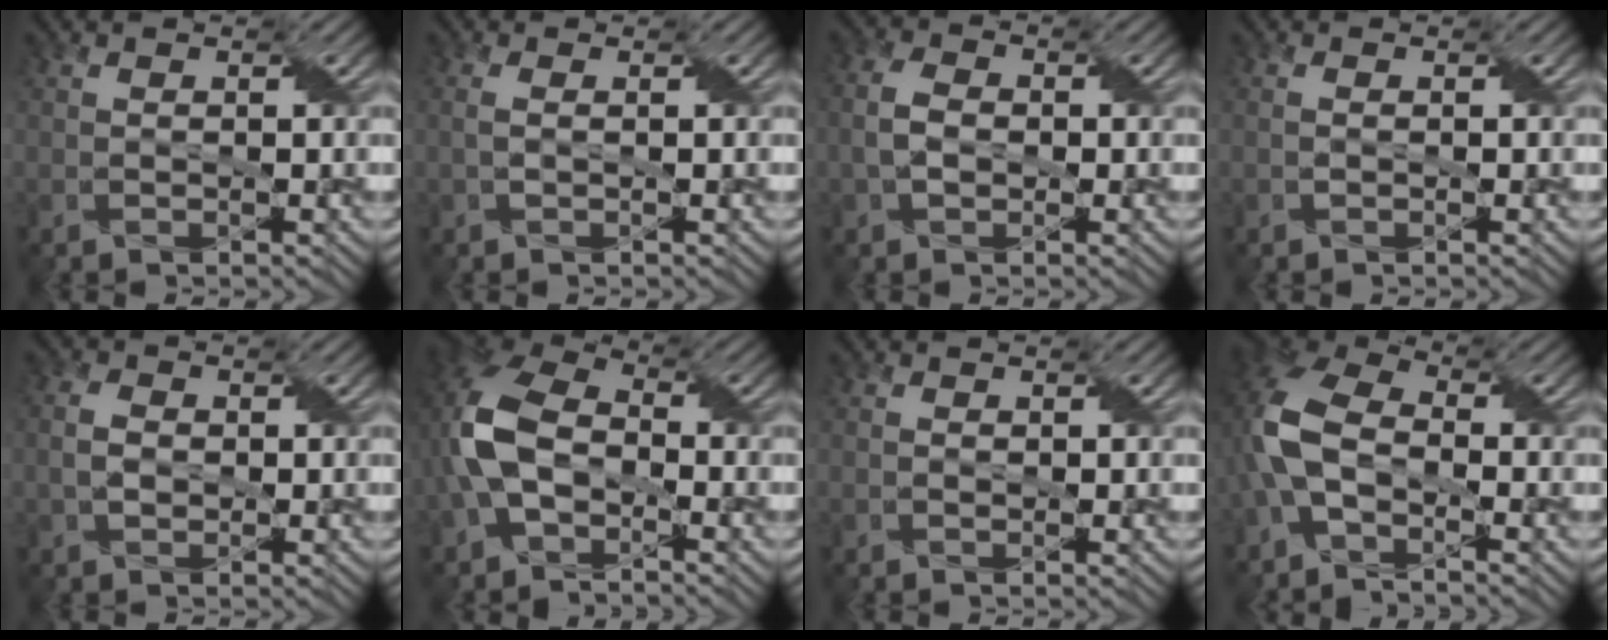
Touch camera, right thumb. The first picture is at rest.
{"total": 1.1, "force": [0.1, 0.4, 1.1], "torque": [-0.026, 0.004, 0.003]}
{"total": 3.5, "force": [-0.4, 2.5, 2.5], "torque": [-0.064, 0.004, -0.011]}
{"total": 0.8, "force": [-0.1, 0.5, 0.6], "torque": [-0.012, 0.001, 0.002]}
{"total": 2.9, "force": [-0.1, 2.2, 2.0], "torque": [-0.051, 0.003, -0.004]}
{"total": 10.1, "force": [-2.0, 6.3, 7.6], "torque": [-0.194, 0.005, -0.052]}
{"total": 0.9, "force": [0.0, 0.7, 0.6], "torque": [-0.010, -0.001, 0.002]}
{"total": 8.5, "force": [-2.0, 5.0, 6.6], "torque": [-0.167, 0.006, -0.057]}